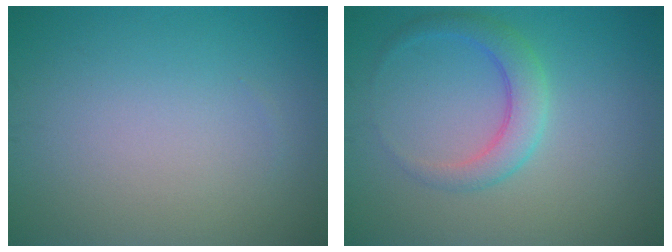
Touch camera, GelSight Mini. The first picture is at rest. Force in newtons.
{"total": 3.0, "press": 3.0, "slide": 0.1}